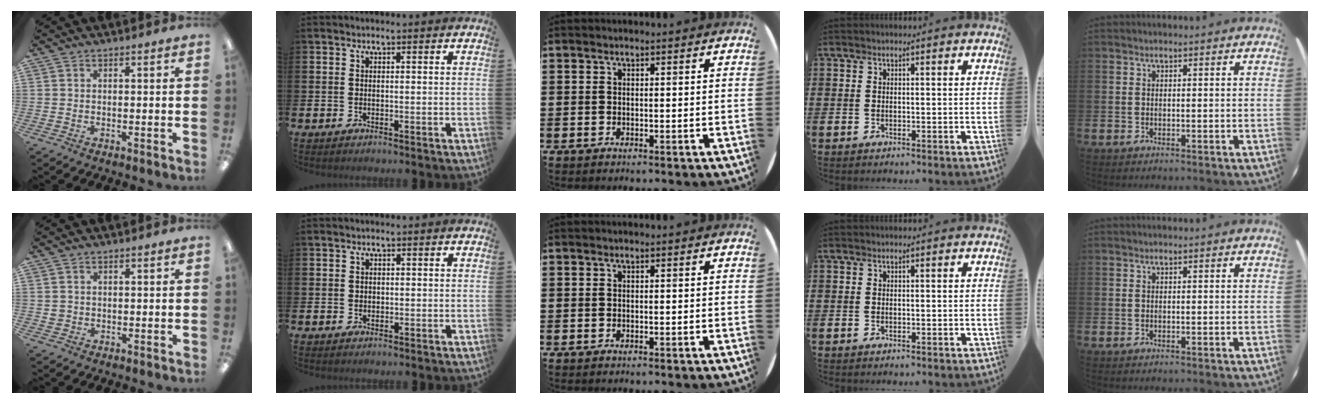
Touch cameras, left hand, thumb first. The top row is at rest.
{"thumb": {"total": 1.4, "force": [0.6, 1.3, 0.3], "torque": [-0.008, 0.003, 0.010]}, "index": {"total": 0.7, "force": [0.2, 0.6, 0.2], "torque": [0.008, 0.000, 0.001]}}